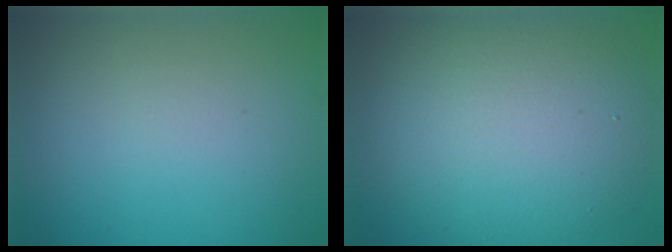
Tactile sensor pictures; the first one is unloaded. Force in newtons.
{"total": 10.0, "press": 10.0, "slide": 0.4}